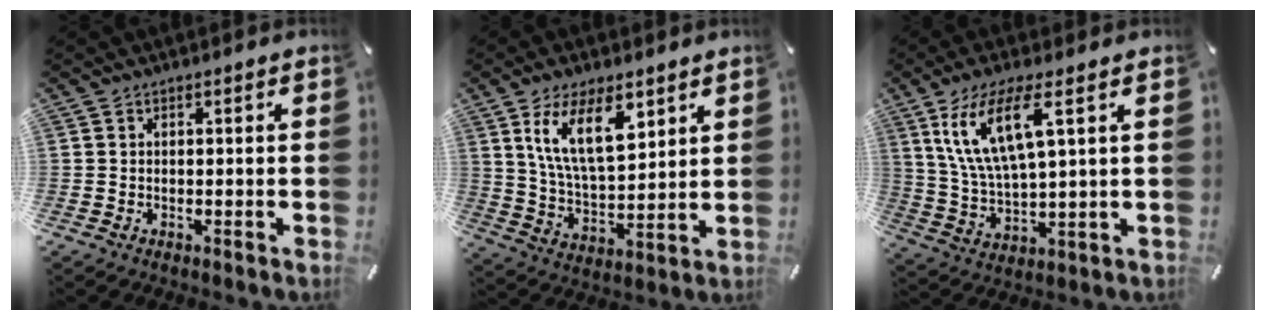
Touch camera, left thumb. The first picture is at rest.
{"total": 14.1, "force": [7.7, 6.6, 9.8], "torque": [-0.196, -0.020, 0.137]}
{"total": 13.3, "force": [6.4, 3.8, 11.1], "torque": [-0.252, -0.007, 0.106]}